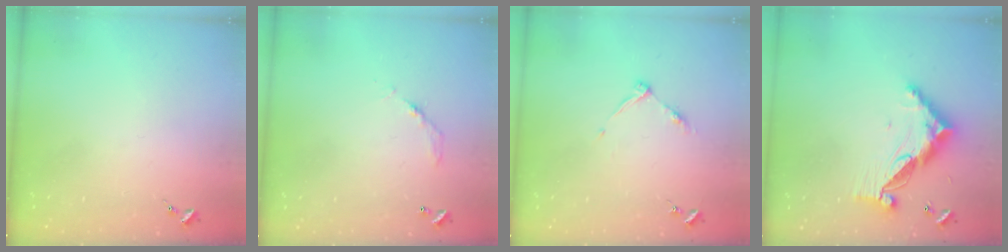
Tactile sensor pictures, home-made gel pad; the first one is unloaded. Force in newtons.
{"total": 5.0, "press": 5.0, "slide": 0.3}
{"total": 6.0, "press": 6.0, "slide": 0.7}
{"total": 13.7, "press": 13.6, "slide": 1.0}